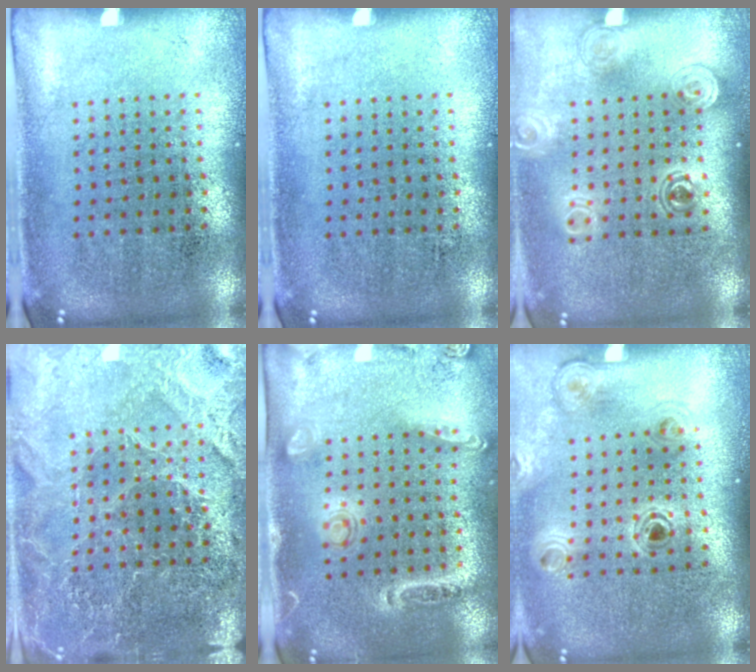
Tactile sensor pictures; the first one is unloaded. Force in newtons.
{"total": 0.0}
{"total": 1.4, "press": 1.2, "slide": 0.8}
{"total": 4.0, "press": 3.8, "slide": 1.3}
{"total": 1.6, "press": 1.4, "slide": 0.8}
{"total": 1.1, "press": 1.1, "slide": 0.2}